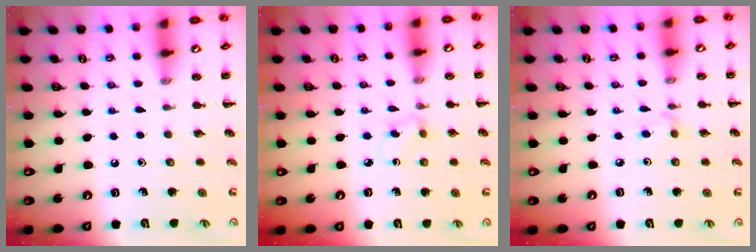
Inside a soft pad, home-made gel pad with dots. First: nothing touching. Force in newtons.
{"total": 2.6, "press": 2.3, "slide": 1.1}
{"total": 3.3, "press": 3.1, "slide": 1.2}